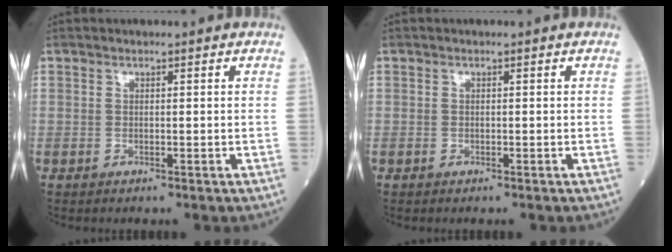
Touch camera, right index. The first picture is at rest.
{"total": 0.0}